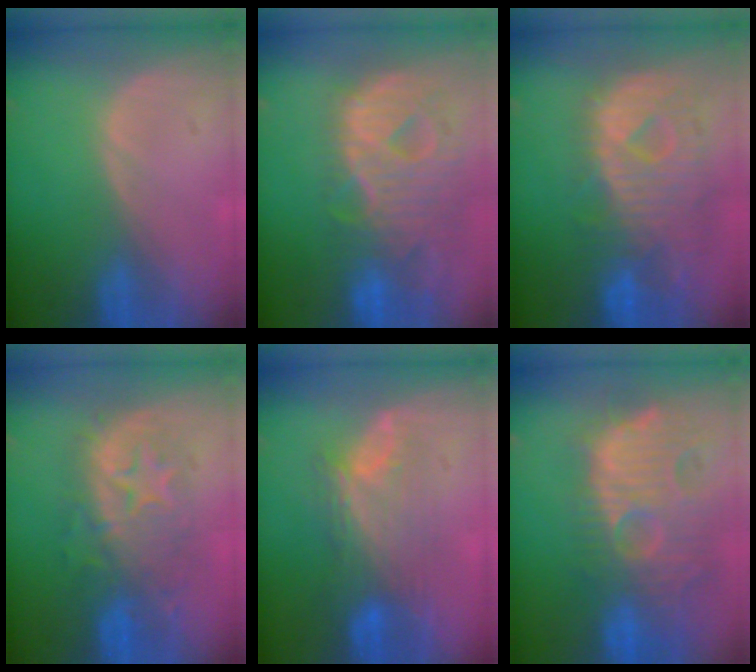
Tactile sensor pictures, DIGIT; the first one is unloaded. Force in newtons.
{"total": 12.8, "press": 10.8, "slide": 6.8}
{"total": 12.0, "press": 10.3, "slide": 6.0}
{"total": 8.4, "press": 8.4, "slide": 0.2}
{"total": 7.8, "press": 7.4, "slide": 2.7}
{"total": 14.0, "press": 12.4, "slide": 6.4}